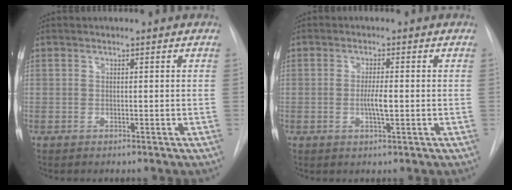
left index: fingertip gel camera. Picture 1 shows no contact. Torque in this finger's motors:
{"motor_torque": [0.64, -0.02, 0.12, 0.07]}